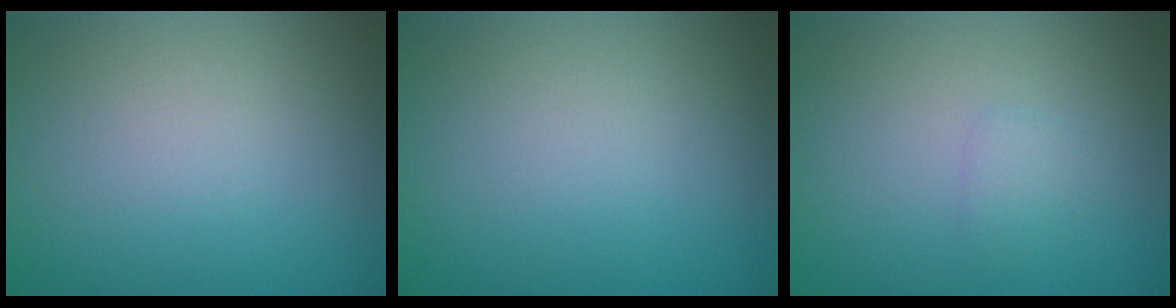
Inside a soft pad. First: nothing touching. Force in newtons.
{"total": 0.0}
{"total": 0.9, "press": 0.9, "slide": 0.1}